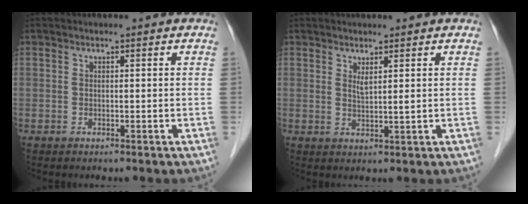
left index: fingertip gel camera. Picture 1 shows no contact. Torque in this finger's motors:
{"motor_torque": [-0.04, 0.07, 0.02, 0.00]}